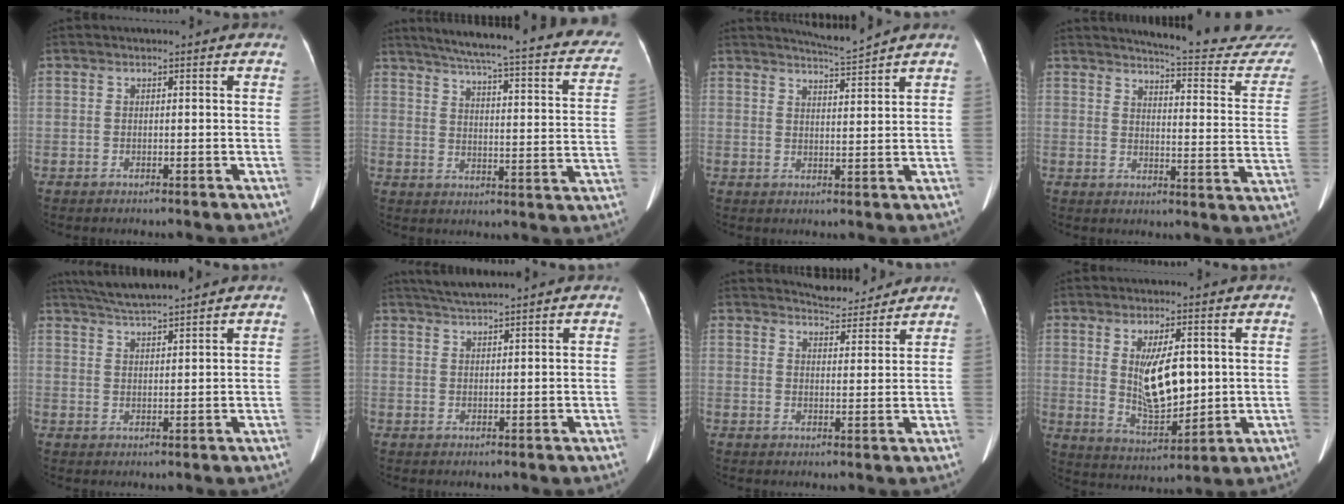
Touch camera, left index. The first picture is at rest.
{"total": 28.3, "force": [23.8, 4.0, 14.8], "torque": [-0.210, -0.037, 0.278]}
{"total": 3.9, "force": [3.6, -1.3, 0.3], "torque": [-0.011, -0.013, 0.063]}
{"total": 20.2, "force": [19.5, 1.1, 5.4], "torque": [-0.061, -0.115, 0.212]}
{"total": 6.3, "force": [5.8, -0.9, 2.4], "torque": [-0.048, 0.018, 0.106]}
{"total": 3.9, "force": [3.6, -0.6, 1.4], "torque": [-0.027, 0.018, 0.069]}
{"total": 5.3, "force": [5.2, 0.9, 0.4], "torque": [-0.011, 0.003, 0.073]}
{"total": 10.1, "force": [1.2, 3.6, 9.4], "torque": [-0.175, -0.006, 0.032]}